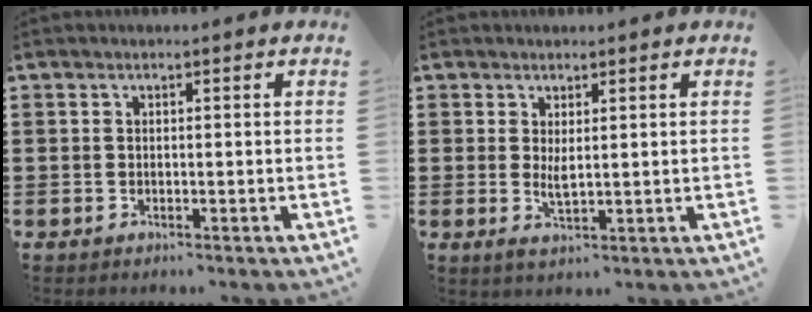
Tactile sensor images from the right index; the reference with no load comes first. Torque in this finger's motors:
{"motor_torque": [0.42, 0.32, 0.16, 0.11]}